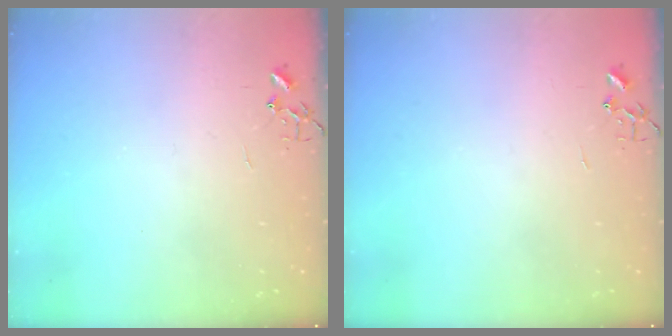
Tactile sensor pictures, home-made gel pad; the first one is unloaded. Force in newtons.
{"total": 0.0}